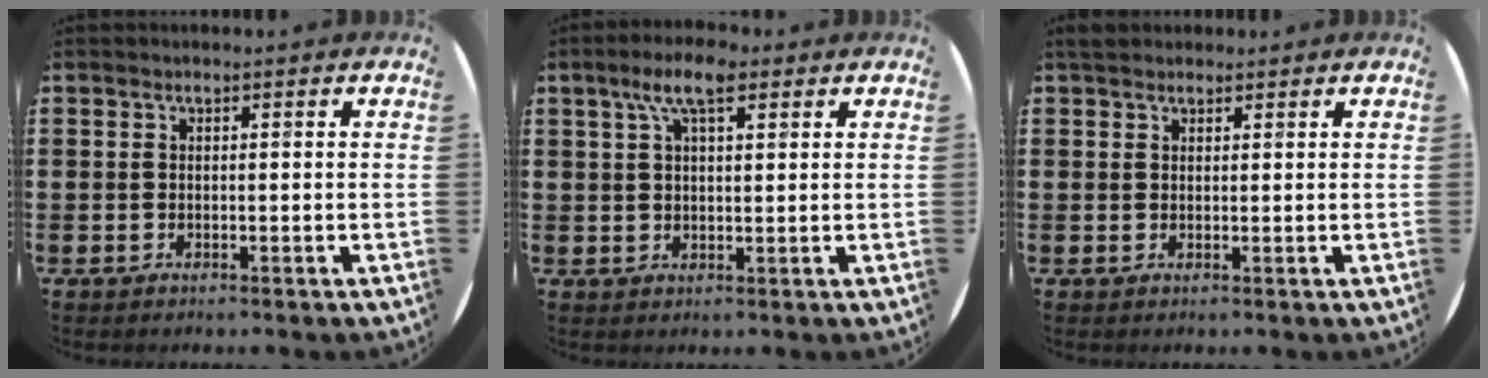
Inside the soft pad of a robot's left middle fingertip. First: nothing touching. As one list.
[{"total": 6.1, "force": [3.6, 2.1, 4.5], "torque": [-0.089, 0.007, 0.061]}, {"total": 1.6, "force": [1.4, 0.6, 0.4], "torque": [-0.010, 0.005, 0.028]}]